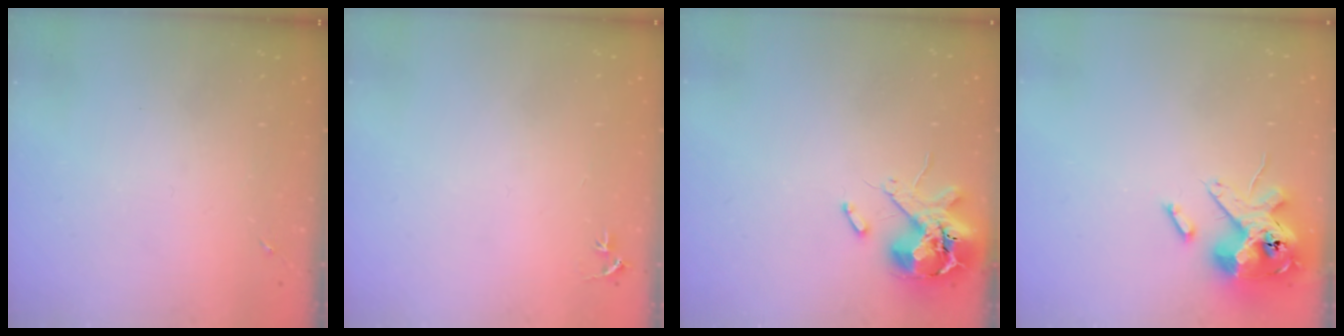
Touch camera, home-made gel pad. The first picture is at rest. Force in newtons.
{"total": 2.9, "press": 2.9, "slide": 0.2}
{"total": 11.6, "press": 11.4, "slide": 1.8}
{"total": 15.4, "press": 15.1, "slide": 3.2}